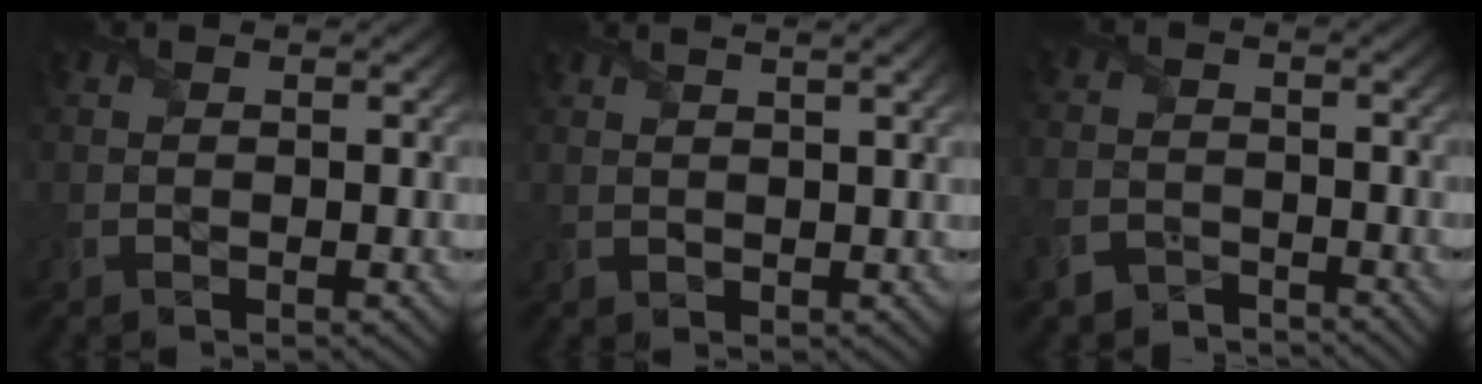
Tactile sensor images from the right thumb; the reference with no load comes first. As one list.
[{"total": 2.1, "force": [1.7, -0.1, 1.2], "torque": [-0.023, 0.005, 0.031]}, {"total": 4.4, "force": [-3.7, 2.1, 1.1], "torque": [-0.031, -0.009, -0.080]}]